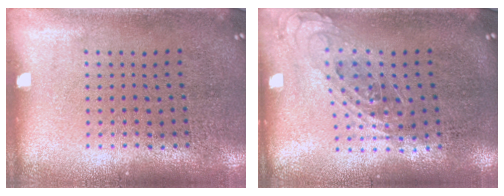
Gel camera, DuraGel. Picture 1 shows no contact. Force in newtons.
{"total": 0.9, "press": 0.8, "slide": 0.3}